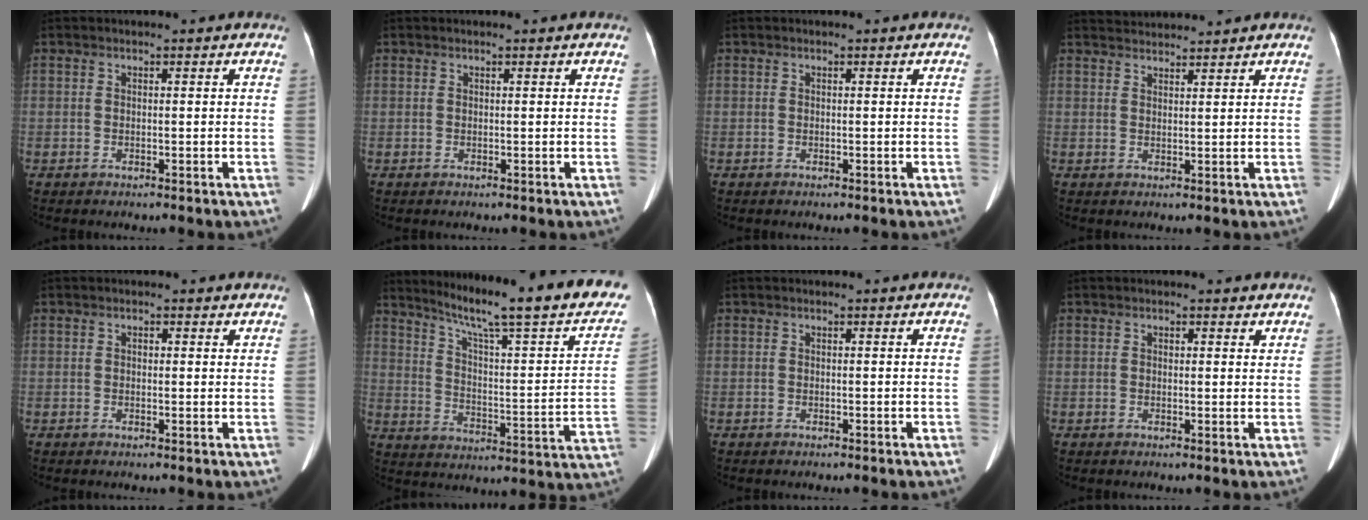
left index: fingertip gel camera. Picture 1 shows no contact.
{"total": 0.7, "force": [0.7, 0.0, 0.3], "torque": [-0.006, 0.007, 0.013]}
{"total": 0.0}
{"total": 4.5, "force": [4.5, -0.3, 0.5], "torque": [-0.013, 0.029, 0.076]}
{"total": 1.4, "force": [0.9, 0.8, 0.8], "torque": [-0.011, 0.006, 0.010]}
{"total": 25.9, "force": [21.2, 1.4, 14.8], "torque": [-0.217, -0.058, 0.278]}
{"total": 0.0}
{"total": 2.0, "force": [1.5, 0.9, 1.0], "torque": [-0.009, 0.007, 0.017]}